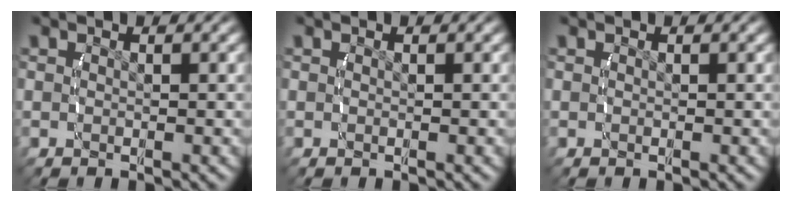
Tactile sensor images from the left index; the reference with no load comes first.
{"total": 0.0}
{"total": 0.8, "force": [-0.5, 0.4, 0.5], "torque": [-0.010, -0.003, -0.009]}